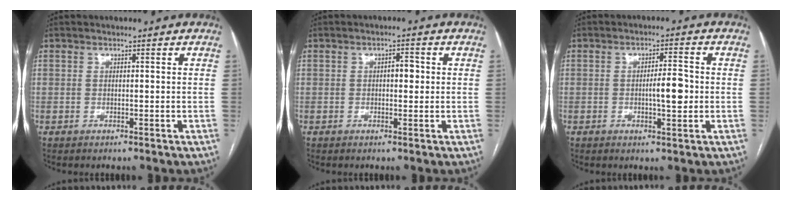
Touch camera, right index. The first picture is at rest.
{"total": 2.2, "force": [0.2, 1.1, 1.9], "torque": [-0.026, 0.009, 0.001]}
{"total": 4.7, "force": [-0.5, 1.1, 4.6], "torque": [-0.072, 0.003, -0.005]}